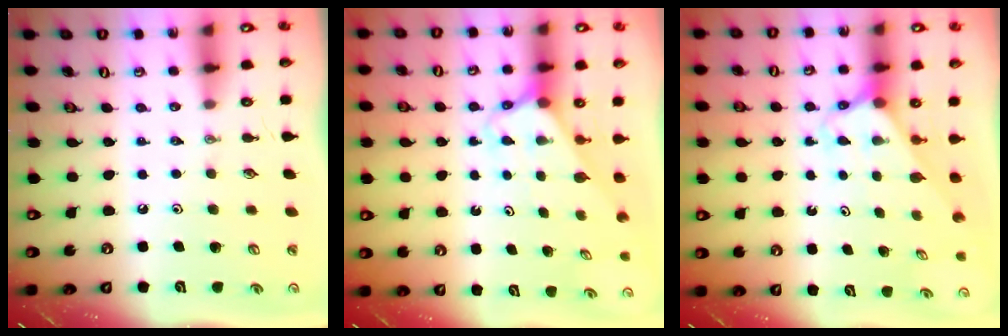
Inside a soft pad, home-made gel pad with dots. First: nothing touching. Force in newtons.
{"total": 2.6, "press": 2.6, "slide": 0.1}
{"total": 2.6, "press": 2.6, "slide": 0.1}